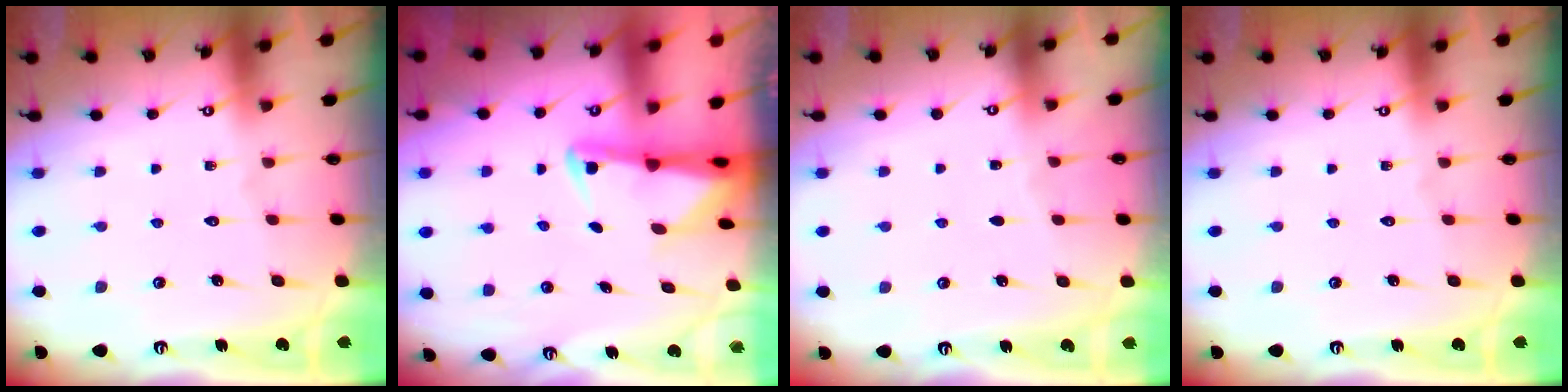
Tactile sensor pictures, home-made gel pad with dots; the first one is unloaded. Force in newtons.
{"total": 2.7, "press": 2.6, "slide": 0.6}
{"total": 2.4, "press": 2.4, "slide": 0.3}
{"total": 0.0}